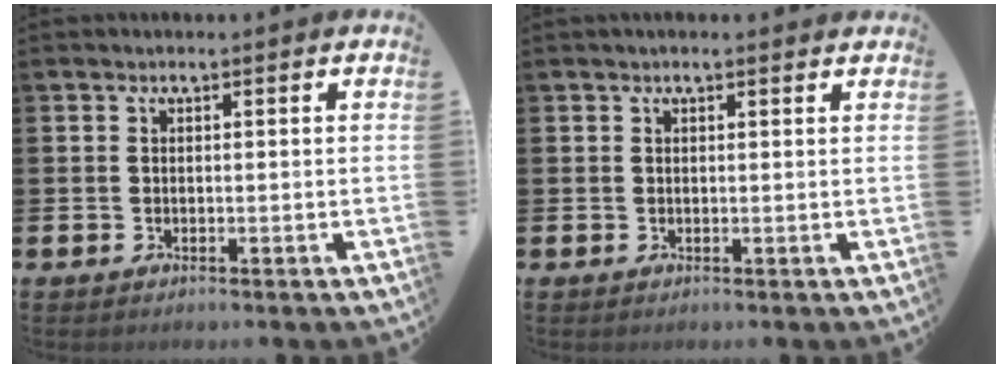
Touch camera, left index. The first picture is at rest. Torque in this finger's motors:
{"motor_torque": [0.55, -0.72, 0.32, 0.01]}